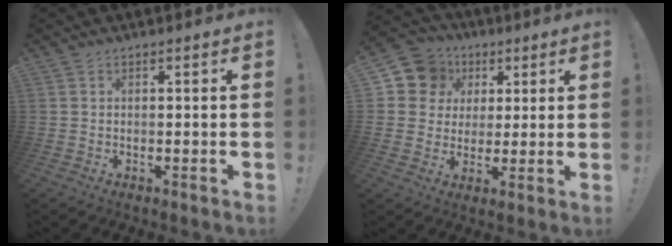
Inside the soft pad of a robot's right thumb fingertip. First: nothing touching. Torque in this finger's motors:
{"motor_torque": [0.00, 0.12, 0.40, 0.19, -0.01]}